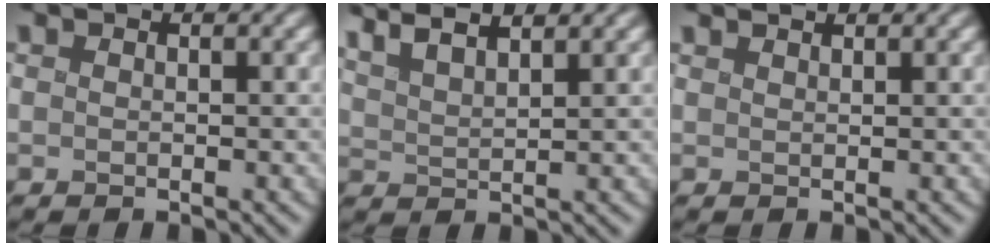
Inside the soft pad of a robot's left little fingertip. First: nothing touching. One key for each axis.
{"total": 5.0, "fx": 3.7, "fy": 1.2, "fz": 3.1, "tx": -0.072, "ty": 0.022, "tz": 0.051}
{"total": 0.9, "fx": 0.9, "fy": 0.1, "fz": 0.2, "tx": -0.001, "ty": 0.006, "tz": 0.009}